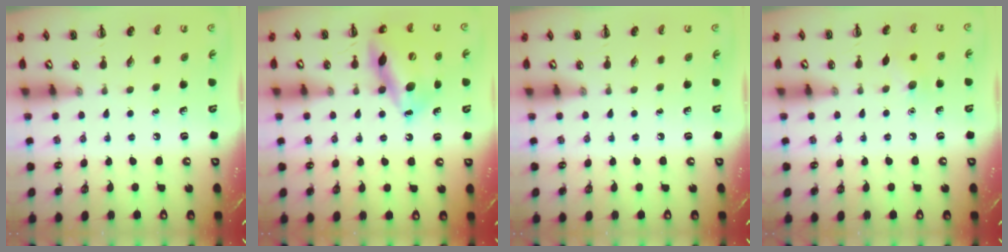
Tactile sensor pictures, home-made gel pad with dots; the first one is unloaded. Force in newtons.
{"total": 16.1, "press": 15.7, "slide": 3.3}
{"total": 0.0}
{"total": 7.0, "press": 6.7, "slide": 1.8}